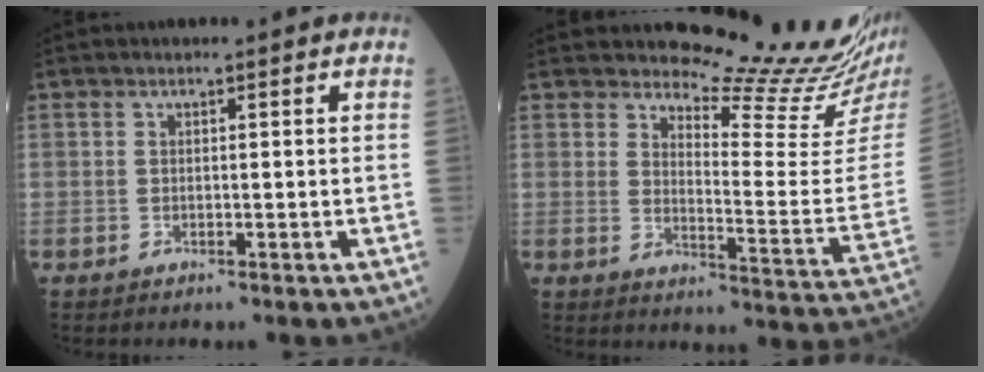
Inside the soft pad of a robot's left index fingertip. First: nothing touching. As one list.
[{"total": 14.7, "force": [14.3, -1.2, 3.3], "torque": [-0.050, -0.118, 0.170]}]